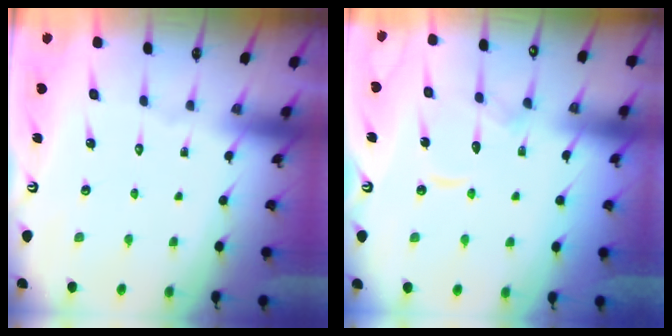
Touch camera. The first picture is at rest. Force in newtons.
{"total": 10.1, "press": 10.0, "slide": 1.1}